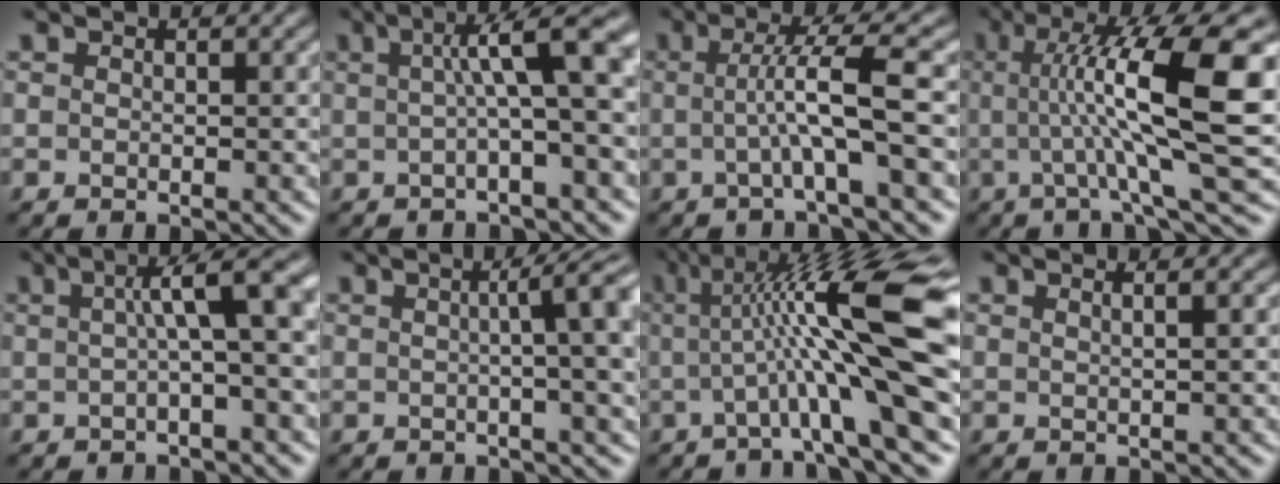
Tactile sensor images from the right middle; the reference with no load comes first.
{"total": 9.0, "force": [1.5, 2.0, 8.7], "torque": [-0.108, 0.025, 0.015]}
{"total": 5.7, "force": [-0.4, 0.8, 5.6], "torque": [-0.096, 0.003, -0.005]}
{"total": 12.6, "force": [1.5, 2.8, 12.2], "torque": [-0.175, 0.012, 0.026]}
{"total": 8.3, "force": [1.2, 2.1, 7.9], "torque": [-0.092, 0.023, 0.009]}
{"total": 9.9, "force": [1.6, 3.4, 9.2], "torque": [-0.067, 0.028, 0.006]}
{"total": 13.8, "force": [1.7, 2.8, 13.4], "torque": [-0.202, 0.013, 0.030]}
{"total": 1.9, "force": [1.0, 0.8, 1.4], "torque": [-0.011, 0.008, -0.009]}